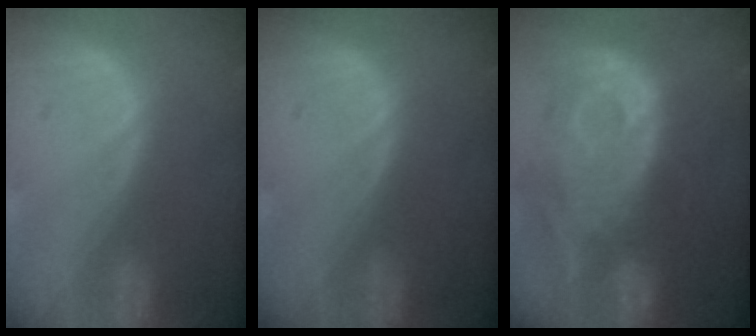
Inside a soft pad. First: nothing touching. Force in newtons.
{"total": 0.0}
{"total": 12.3, "press": 10.9, "slide": 5.6}